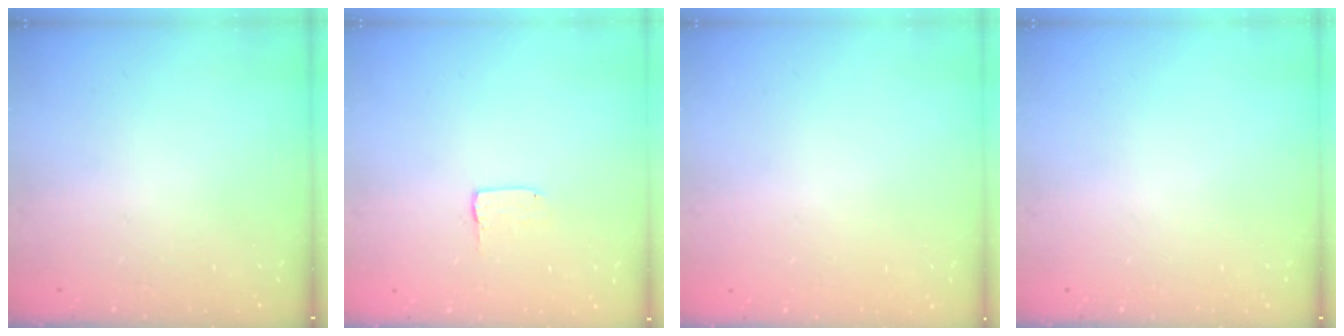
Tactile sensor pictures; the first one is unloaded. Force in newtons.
{"total": 2.0, "press": 2.0, "slide": 0.0}
{"total": 0.0}
{"total": 0.0}